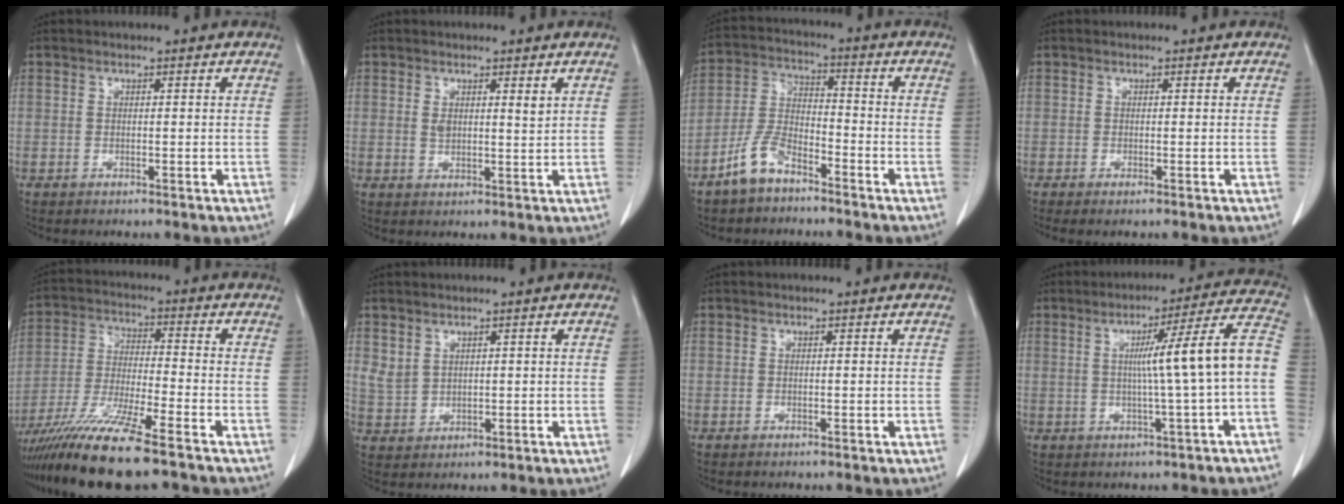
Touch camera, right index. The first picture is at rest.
{"total": 2.7, "force": [1.3, 0.9, 2.2], "torque": [-0.042, -0.004, 0.025]}
{"total": 7.4, "force": [-5.3, 3.1, 4.1], "torque": [-0.100, 0.004, -0.107]}
{"total": 0.9, "force": [-0.6, 0.1, 0.7], "torque": [-0.014, -0.003, -0.010]}
{"total": 14.2, "force": [-10.9, -0.1, 9.2], "torque": [-0.181, -0.036, -0.193]}
{"total": 2.9, "force": [1.8, 2.0, 1.1], "torque": [-0.023, -0.001, 0.047]}
{"total": 0.0}
{"total": 11.8, "force": [-0.7, -1.4, 11.7], "torque": [-0.158, 0.020, -0.012]}